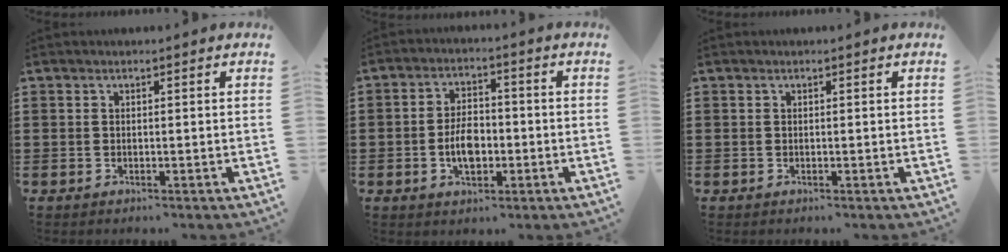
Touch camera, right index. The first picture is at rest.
{"total": 5.5, "force": [-1.3, 3.2, 4.3], "torque": [-0.071, -0.003, -0.027]}
{"total": 0.0}